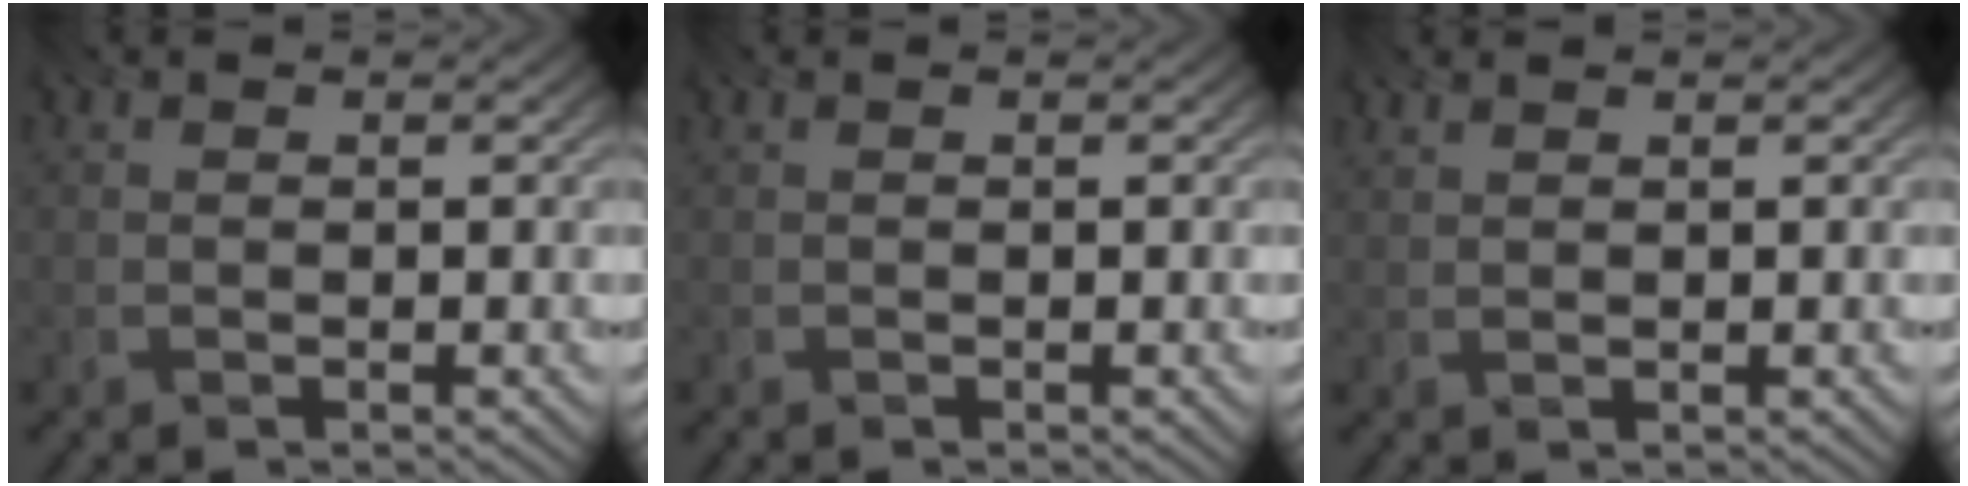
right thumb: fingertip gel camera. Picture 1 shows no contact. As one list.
[{"total": 0.0}, {"total": 1.6, "force": [1.3, 0.2, 0.9], "torque": [-0.008, -0.003, 0.014]}]